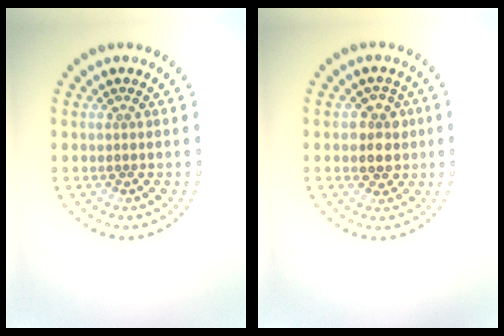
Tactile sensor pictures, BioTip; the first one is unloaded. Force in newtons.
{"total": 2.8, "press": 2.6, "slide": 1.1}